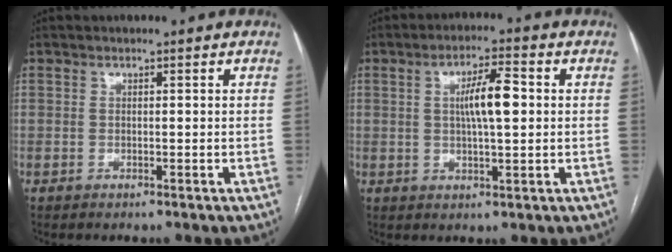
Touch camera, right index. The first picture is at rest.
{"total": 6.9, "force": [0.9, 1.2, 6.7], "torque": [-0.119, 0.011, 0.016]}